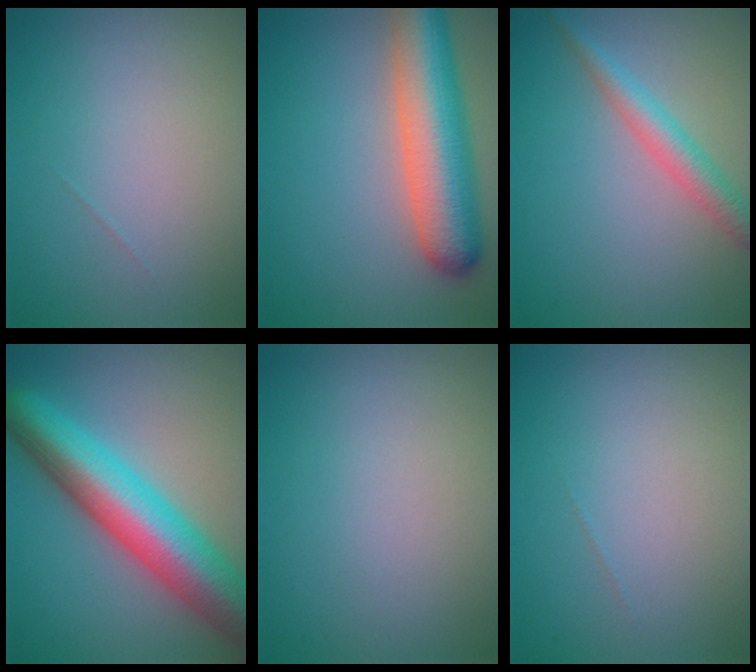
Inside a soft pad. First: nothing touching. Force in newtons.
{"total": 8.6, "press": 8.6, "slide": 0.3}
{"total": 2.8, "press": 2.8, "slide": 0.1}
{"total": 10.9, "press": 10.9, "slide": 0.3}
{"total": 0.0}
{"total": 0.0}